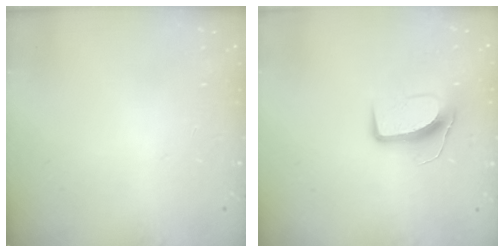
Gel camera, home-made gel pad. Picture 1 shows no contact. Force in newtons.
{"total": 9.2, "press": 9.2, "slide": 0.4}